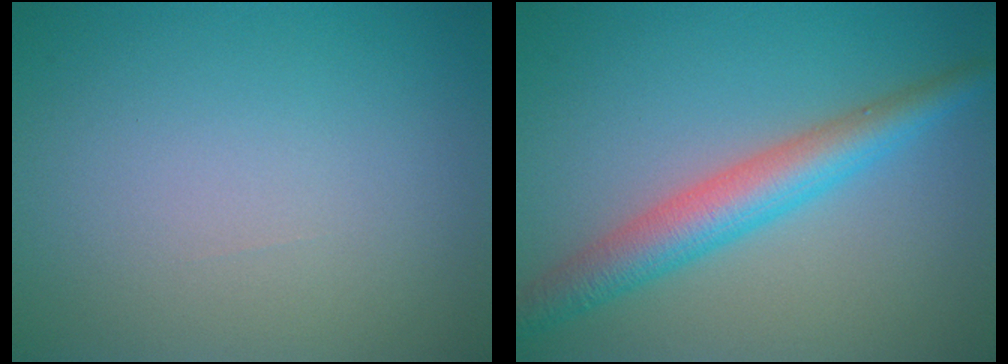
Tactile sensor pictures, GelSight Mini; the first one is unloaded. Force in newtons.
{"total": 5.0, "press": 5.0, "slide": 0.1}